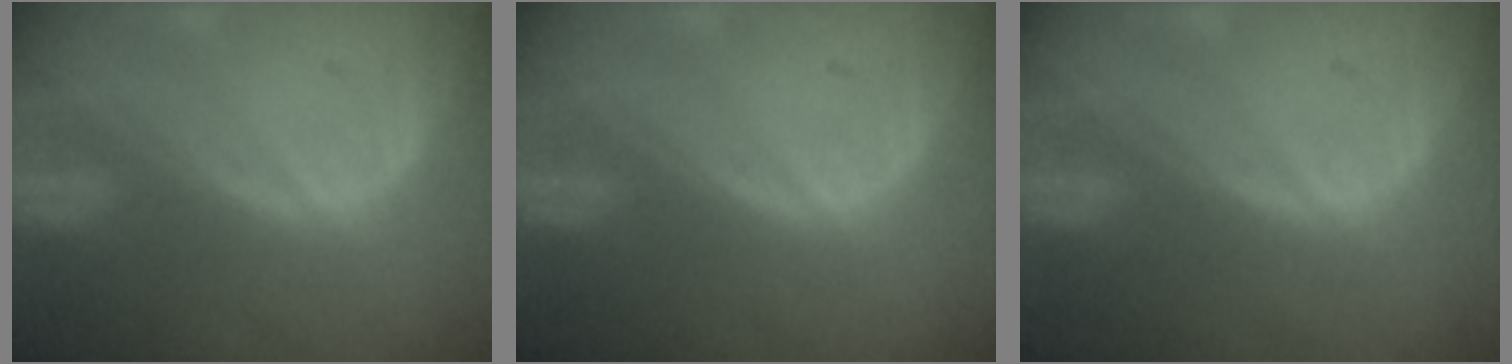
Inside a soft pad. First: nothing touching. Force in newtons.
{"total": 0.0}
{"total": 0.0}